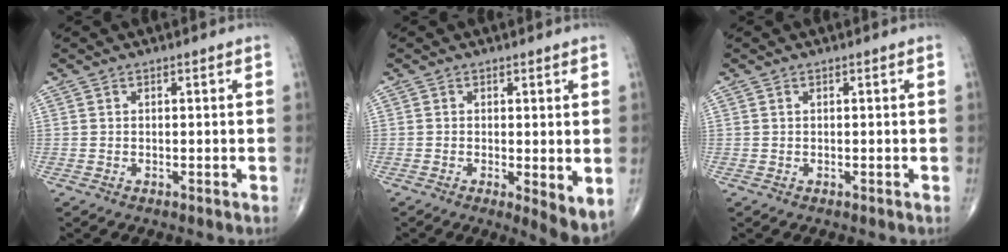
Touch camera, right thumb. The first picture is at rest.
{"total": 5.3, "force": [-0.6, 1.5, 5.1], "torque": [-0.074, -0.017, -0.010]}
{"total": 0.0}